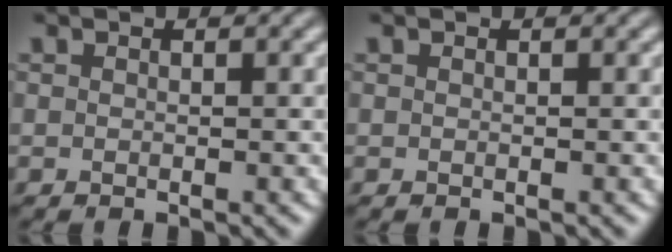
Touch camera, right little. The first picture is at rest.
{"total": 0.0}